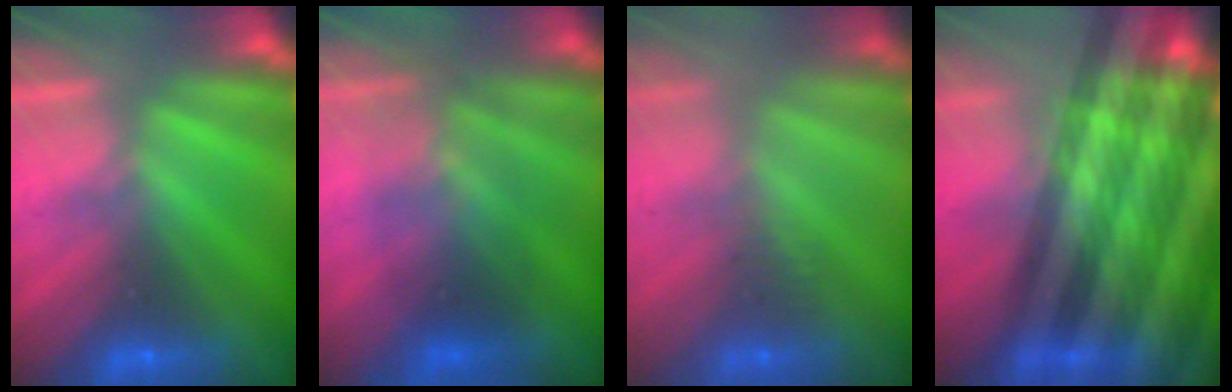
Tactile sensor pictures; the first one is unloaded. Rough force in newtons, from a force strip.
{"total": 1.7}
{"total": 2.6}
{"total": 5.8}